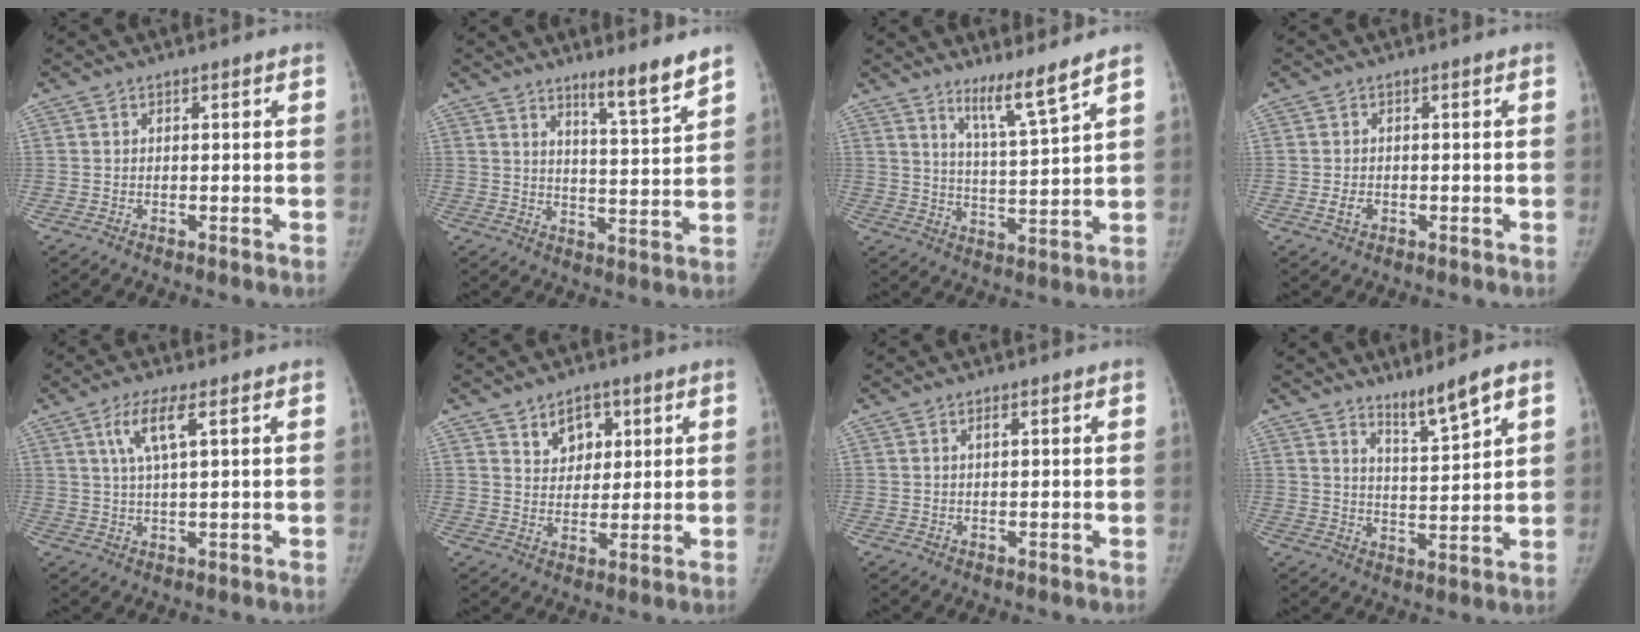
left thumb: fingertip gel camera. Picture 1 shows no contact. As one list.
[{"total": 7.9, "force": [6.2, 0.1, 4.8], "torque": [-0.066, -0.057, 0.098]}, {"total": 7.6, "force": [5.8, -0.6, 4.9], "torque": [-0.081, -0.058, 0.107]}, {"total": 2.1, "force": [-0.7, 1.5, 1.2], "torque": [-0.022, 0.005, -0.010]}, {"total": 5.9, "force": [2.5, 1.0, 5.3], "torque": [-0.116, -0.001, 0.051]}, {"total": 6.5, "force": [3.3, 4.6, 3.3], "torque": [-0.018, -0.018, 0.055]}, {"total": 0.8, "force": [0.4, 0.2, 0.7], "torque": [-0.015, 0.004, 0.006]}, {"total": 6.2, "force": [4.7, -0.1, 4.0], "torque": [-0.066, -0.045, 0.090]}]